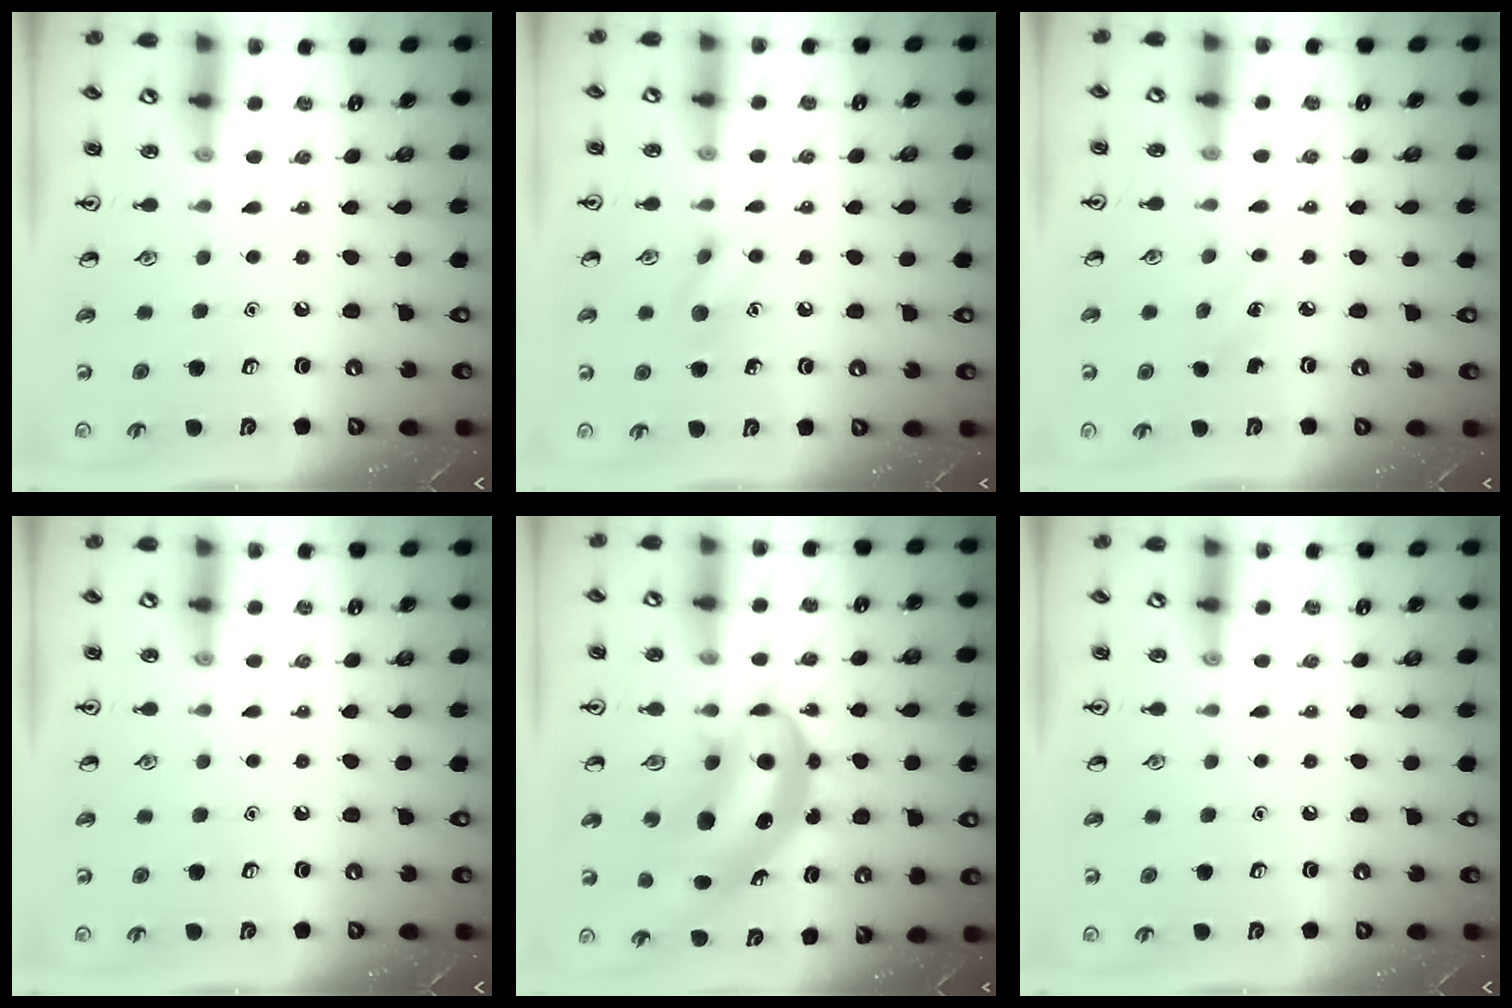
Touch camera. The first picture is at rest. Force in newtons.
{"total": 7.5, "press": 7.3, "slide": 1.3}
{"total": 1.9, "press": 1.7, "slide": 0.7}
{"total": 0.0}
{"total": 9.9, "press": 9.4, "slide": 3.1}
{"total": 0.0}